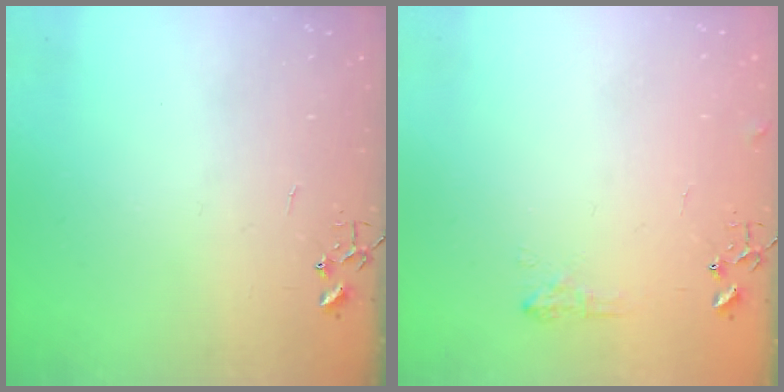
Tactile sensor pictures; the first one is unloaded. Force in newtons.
{"total": 6.4, "press": 6.3, "slide": 0.8}